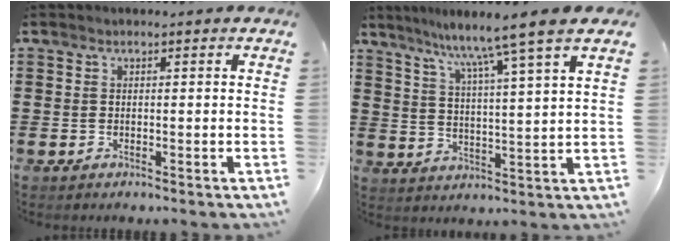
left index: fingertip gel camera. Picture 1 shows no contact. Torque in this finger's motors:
{"motor_torque": [2.14, 0.00, 0.42, 0.03]}